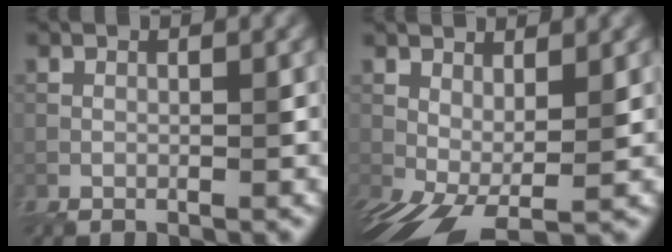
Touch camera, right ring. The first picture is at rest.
{"total": 6.4, "force": [-1.0, 3.1, 5.5], "torque": [-0.105, -0.023, -0.001]}